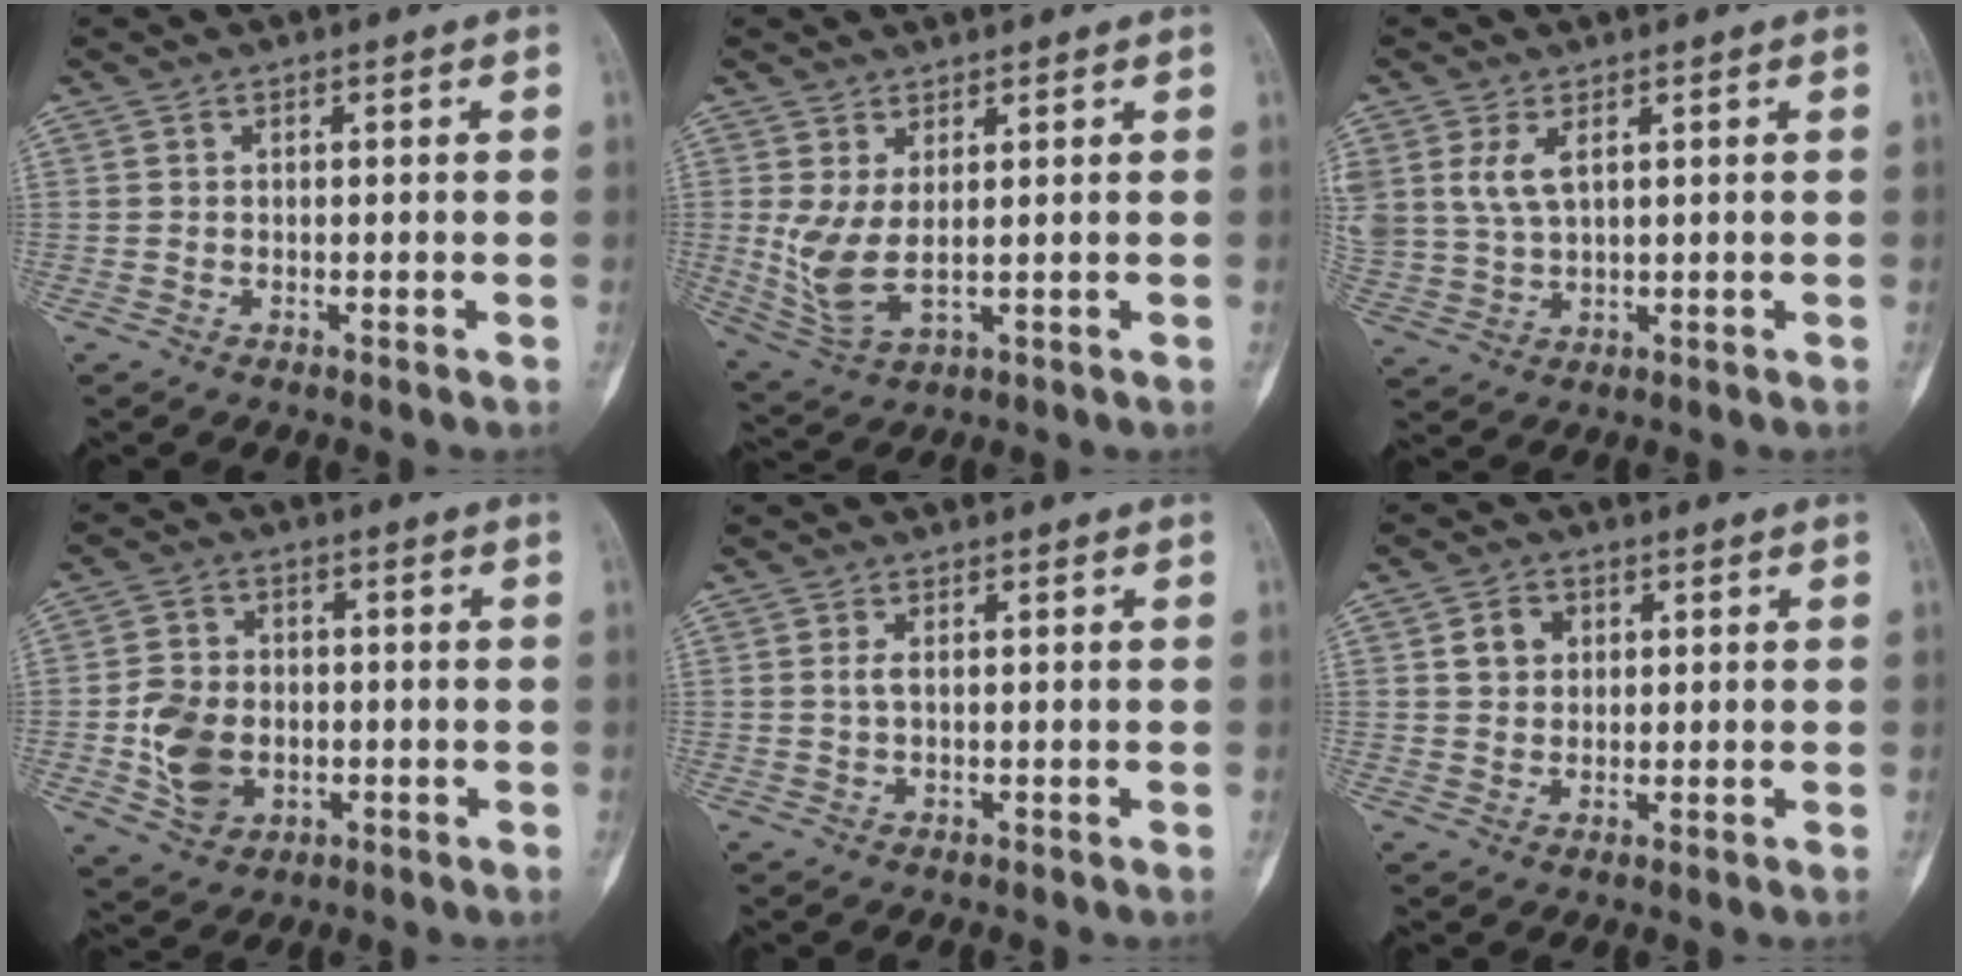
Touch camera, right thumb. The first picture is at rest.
{"total": 7.0, "force": [1.1, 3.0, 6.2], "torque": [-0.145, -0.013, 0.038]}
{"total": 6.0, "force": [2.4, 3.2, 4.5], "torque": [-0.103, -0.003, 0.059]}
{"total": 9.4, "force": [-1.6, 7.4, 5.6], "torque": [-0.080, 0.010, -0.023]}
{"total": 1.2, "force": [0.2, 0.4, 1.1], "torque": [-0.031, 0.001, 0.006]}
{"total": 4.2, "force": [1.3, 3.5, 2.0], "torque": [-0.015, 0.000, 0.022]}